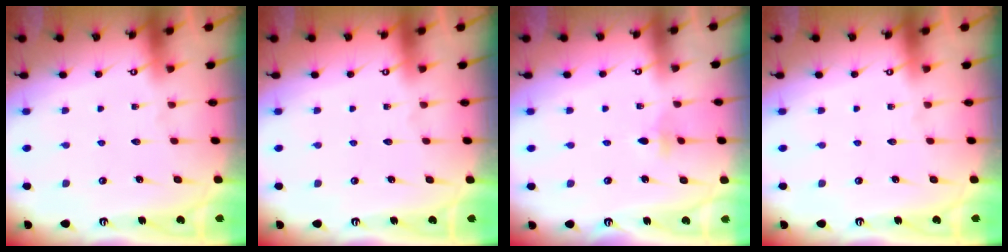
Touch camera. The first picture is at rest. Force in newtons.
{"total": 0.0}
{"total": 2.8, "press": 2.7, "slide": 0.9}
{"total": 0.0}